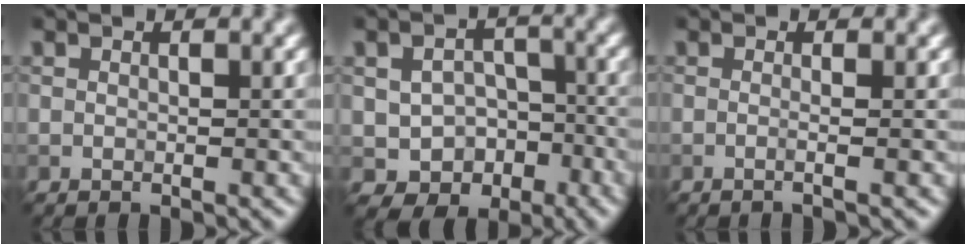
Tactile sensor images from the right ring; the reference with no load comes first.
{"total": 5.3, "force": [-2.0, 4.0, 2.7], "torque": [-0.041, -0.008, -0.023]}
{"total": 1.8, "force": [0.1, 0.8, 1.5], "torque": [0.000, -0.008, -0.024]}